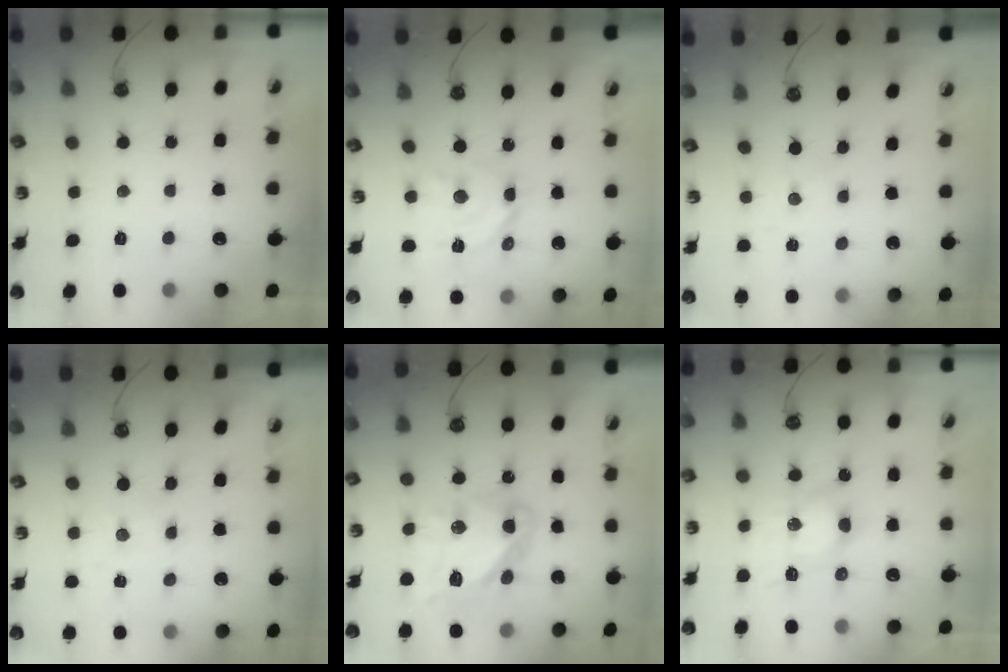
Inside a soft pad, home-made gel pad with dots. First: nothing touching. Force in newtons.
{"total": 12.2, "press": 12.2, "slide": 1.0}
{"total": 0.0}
{"total": 0.0}
{"total": 16.9, "press": 16.8, "slide": 2.0}
{"total": 8.0, "press": 8.0, "slide": 0.1}